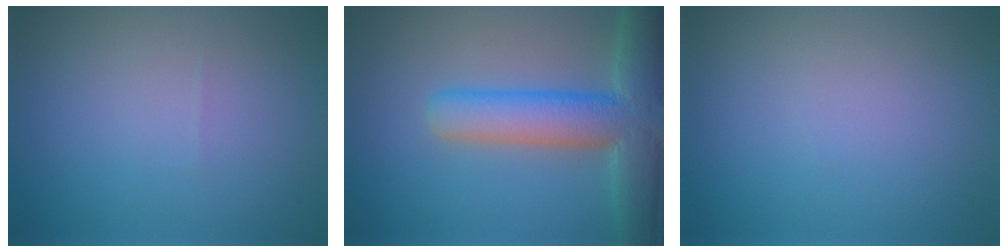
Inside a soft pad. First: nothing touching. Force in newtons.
{"total": 7.8, "press": 7.8, "slide": 0.6}
{"total": 0.0}